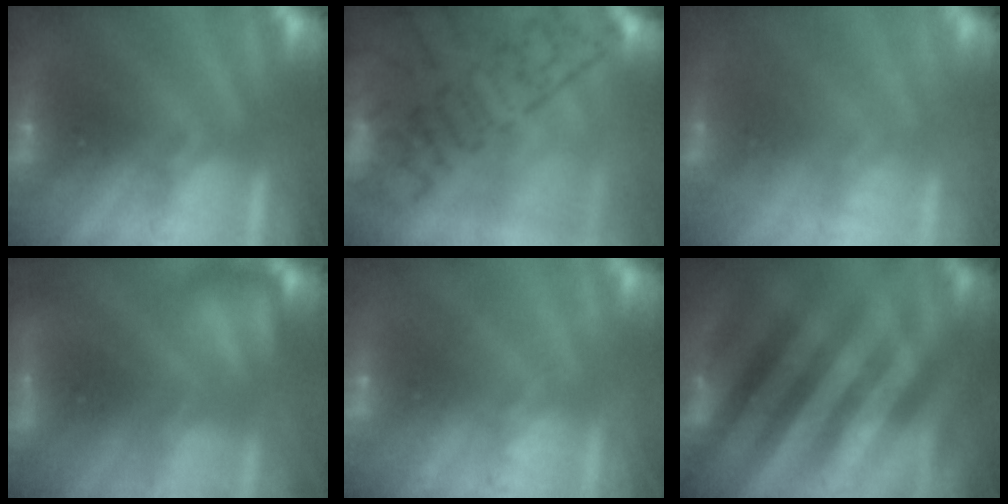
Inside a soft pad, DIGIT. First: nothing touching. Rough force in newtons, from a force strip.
{"total": 7.2}
{"total": 2.1}
{"total": 6.5}
{"total": 2.0}
{"total": 2.5}